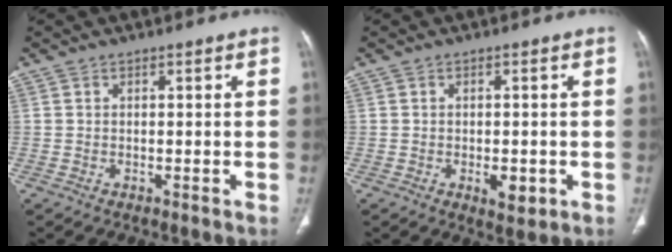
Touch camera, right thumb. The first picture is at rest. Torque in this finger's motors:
{"motor_torque": [0.10, 0.46, 0.05, 0.45, 0.16]}